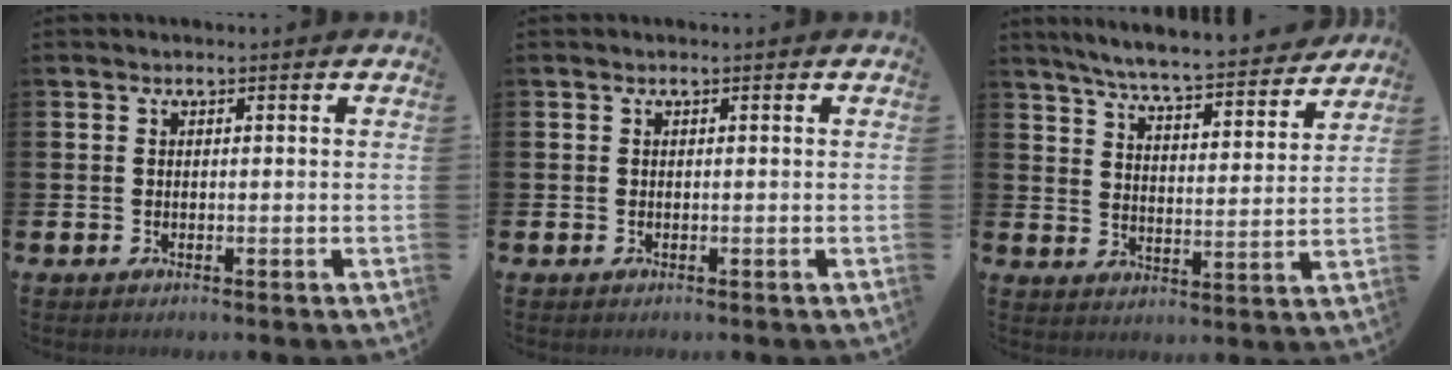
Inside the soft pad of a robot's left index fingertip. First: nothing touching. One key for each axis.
{"total": 0.0}
{"total": 7.0, "fx": 6.7, "fy": 0.0, "fz": 2.2, "tx": -0.061, "ty": -0.053, "tz": 0.113}